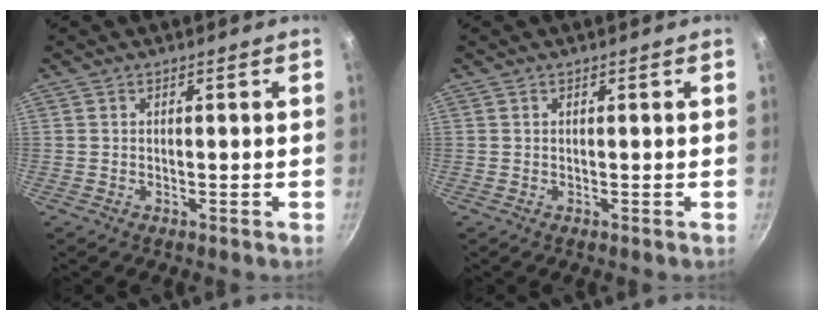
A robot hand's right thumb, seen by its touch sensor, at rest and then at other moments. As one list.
[{"total": 0.0}]